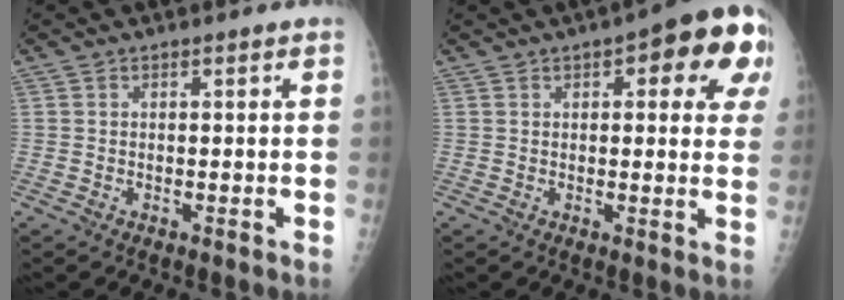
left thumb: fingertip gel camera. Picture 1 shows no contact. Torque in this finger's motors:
{"motor_torque": [0.24, 0.39, 0.25, -0.02, 0.13]}